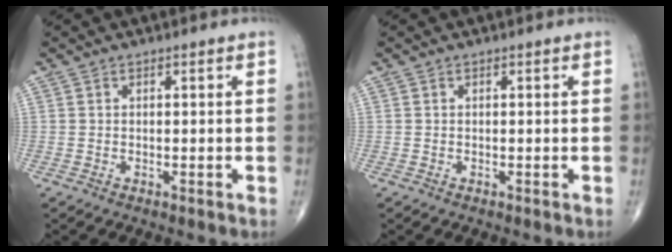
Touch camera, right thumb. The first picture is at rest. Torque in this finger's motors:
{"motor_torque": [0.00, 0.00, 0.00, 0.00, 0.00]}